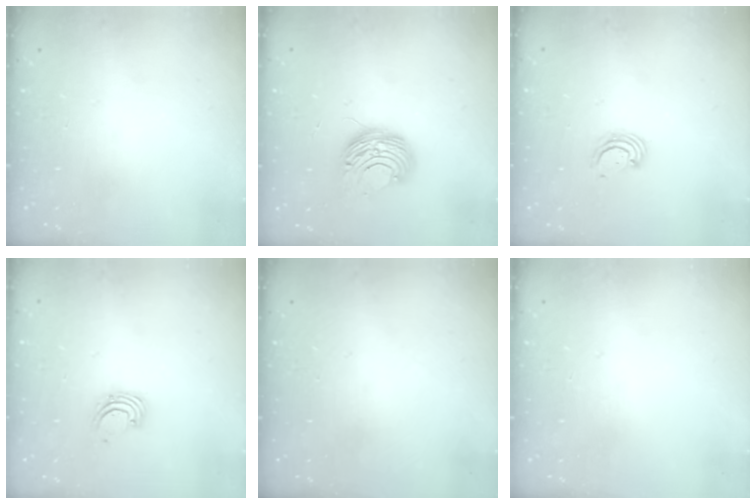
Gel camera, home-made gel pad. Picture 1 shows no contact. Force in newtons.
{"total": 10.0, "press": 10.0, "slide": 0.7}
{"total": 2.8, "press": 2.8, "slide": 0.3}
{"total": 2.3, "press": 2.3, "slide": 0.2}
{"total": 0.0}
{"total": 0.0}